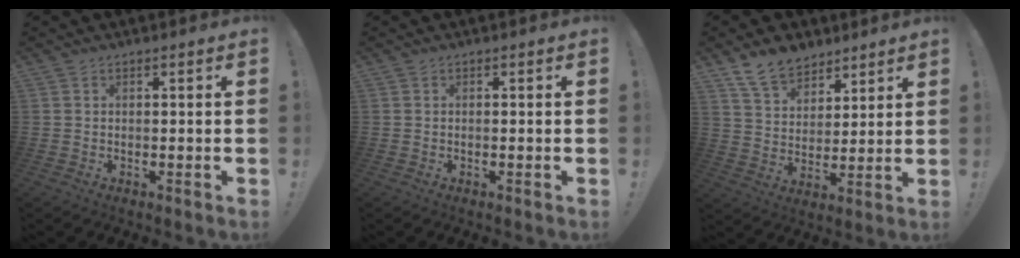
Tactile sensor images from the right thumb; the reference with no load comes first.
{"total": 0.0}
{"total": 11.0, "force": [8.5, 6.2, 3.2], "torque": [-0.061, -0.055, 0.165]}